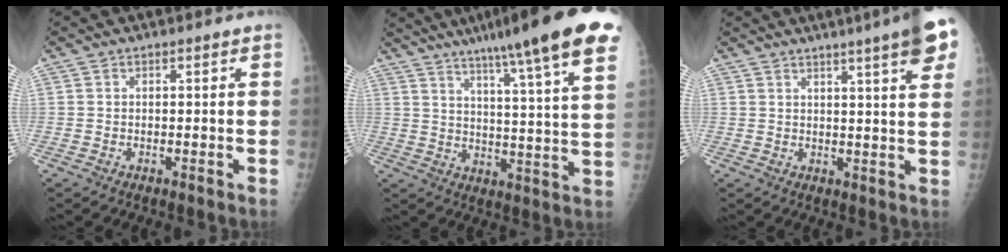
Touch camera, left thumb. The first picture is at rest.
{"total": 22.1, "force": [15.0, 1.5, 16.1], "torque": [-0.227, -0.045, 0.201]}
{"total": 11.2, "force": [6.9, 1.3, 8.7], "torque": [-0.103, -0.018, 0.076]}